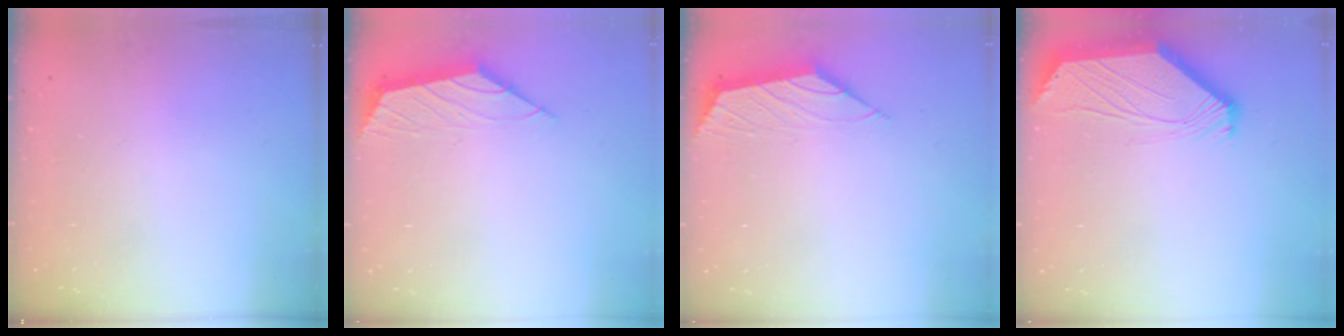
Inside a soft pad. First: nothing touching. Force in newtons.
{"total": 2.2, "press": 2.2, "slide": 0.5}
{"total": 1.6, "press": 1.5, "slide": 0.5}
{"total": 2.5, "press": 2.4, "slide": 0.6}